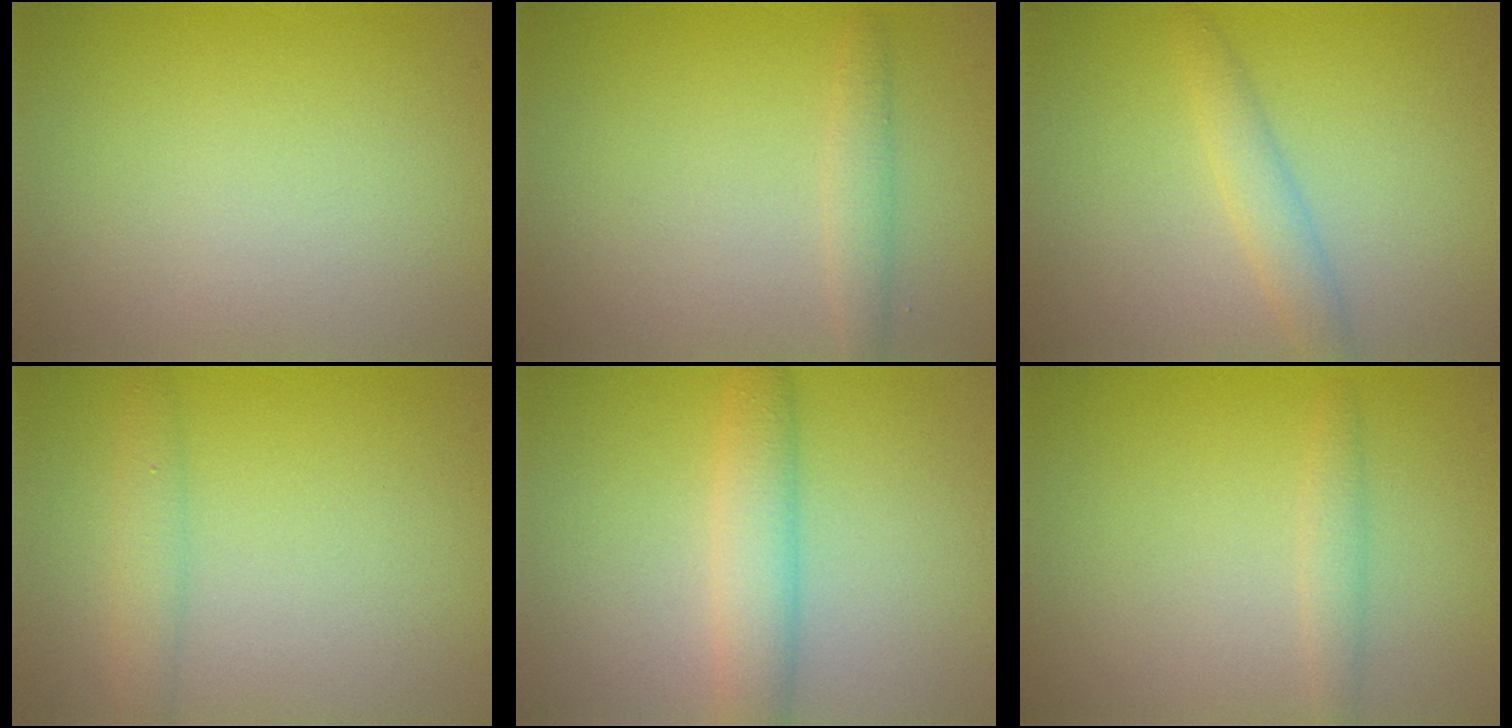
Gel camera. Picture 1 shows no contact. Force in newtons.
{"total": 1.5, "press": 1.5, "slide": 0.1}
{"total": 2.1, "press": 2.1, "slide": 0.1}
{"total": 2.0, "press": 2.0, "slide": 0.0}
{"total": 3.6, "press": 3.6, "slide": 0.1}
{"total": 1.3, "press": 1.3, "slide": 0.1}